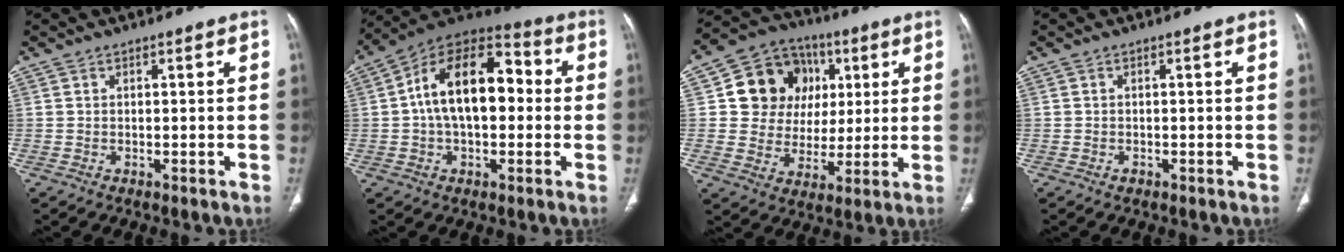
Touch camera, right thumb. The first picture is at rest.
{"total": 17.9, "force": [1.1, 10.5, 14.4], "torque": [-0.218, 0.043, 0.008]}
{"total": 15.3, "force": [3.8, 13.4, 6.3], "torque": [-0.063, 0.011, 0.070]}
{"total": 0.7, "force": [-0.5, 0.4, 0.3], "torque": [-0.004, 0.000, -0.007]}